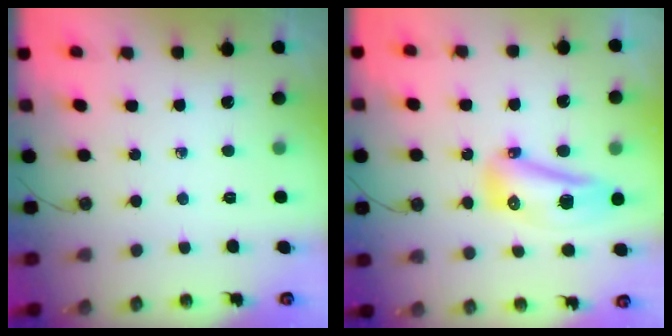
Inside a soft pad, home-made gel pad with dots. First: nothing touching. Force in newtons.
{"total": 12.6, "press": 12.5, "slide": 1.5}